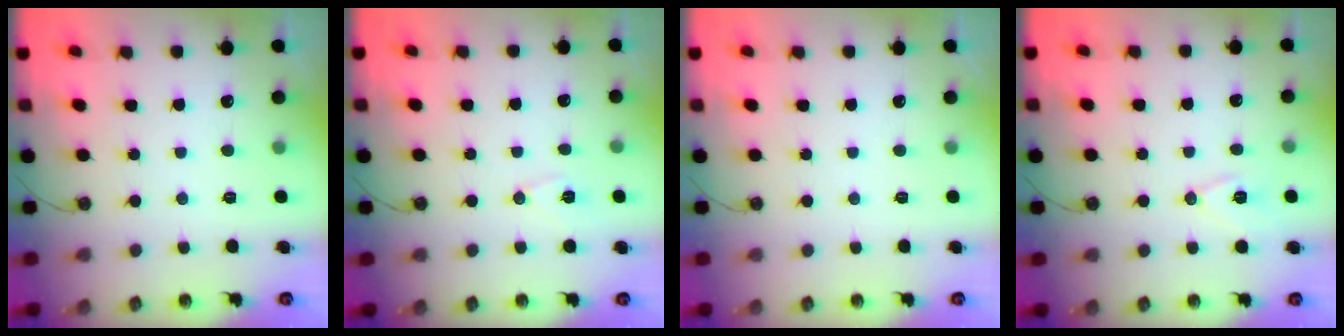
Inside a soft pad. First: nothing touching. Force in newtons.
{"total": 6.6, "press": 5.5, "slide": 3.6}
{"total": 0.0}
{"total": 8.1, "press": 7.3, "slide": 3.5}